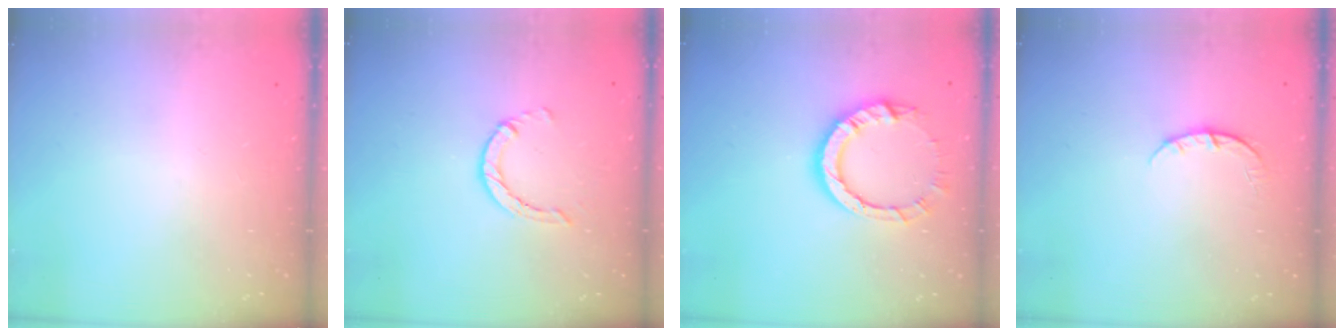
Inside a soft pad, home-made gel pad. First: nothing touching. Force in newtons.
{"total": 1.4, "press": 1.4, "slide": 0.3}
{"total": 10.6, "press": 10.5, "slide": 1.4}
{"total": 3.2, "press": 3.2, "slide": 0.5}